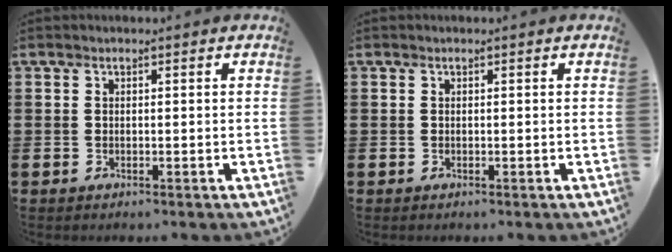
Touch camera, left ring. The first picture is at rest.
{"total": 0.0}